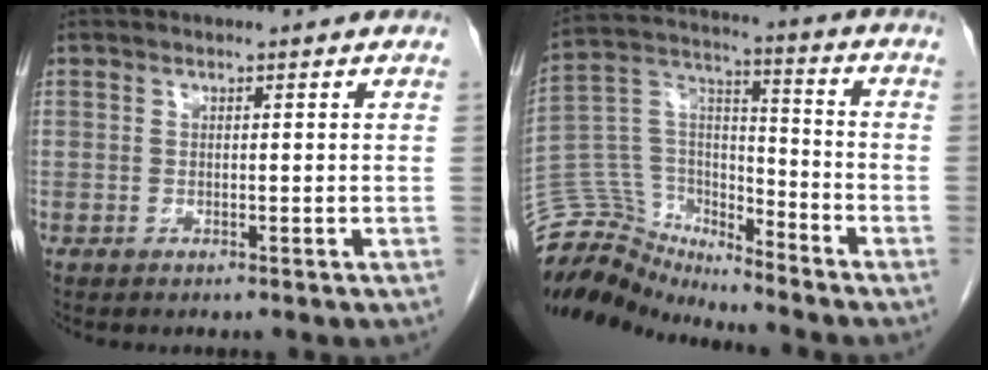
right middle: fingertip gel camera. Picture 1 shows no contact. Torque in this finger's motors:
{"motor_torque": [0.20, -0.53, -0.02, -0.10]}